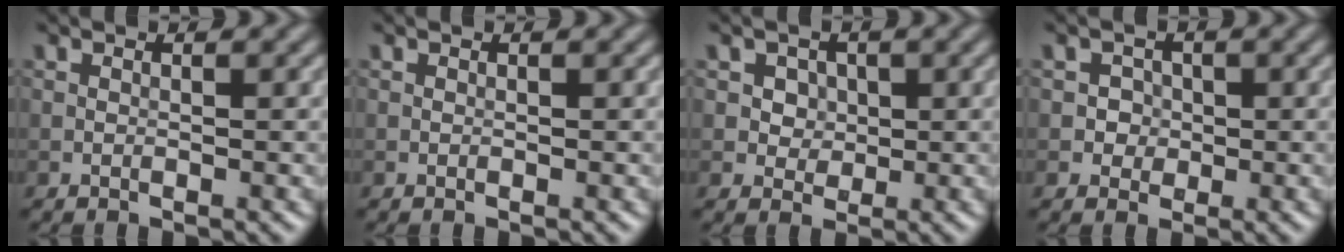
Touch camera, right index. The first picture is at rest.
{"total": 0.0}
{"total": 2.8, "force": [1.0, 2.3, 1.3], "torque": [-0.022, 0.000, 0.020]}
{"total": 1.7, "force": [0.0, 1.6, 0.5], "torque": [0.012, 0.001, 0.001]}